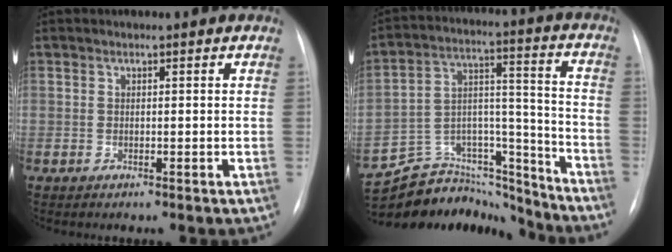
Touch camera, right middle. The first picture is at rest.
{"total": 18.1, "force": [-17.3, 4.9, 2.6], "torque": [-0.040, 0.065, -0.272]}